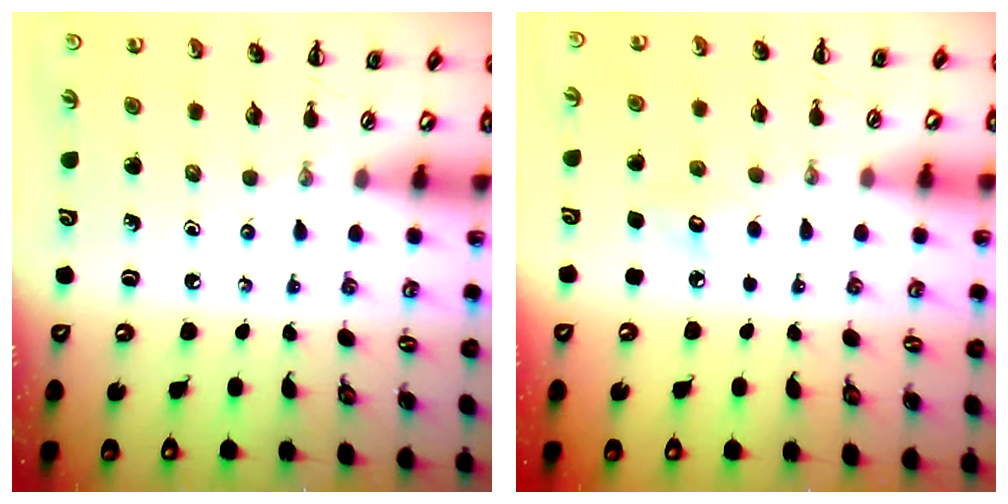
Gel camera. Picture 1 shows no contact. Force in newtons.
{"total": 5.9, "press": 5.7, "slide": 1.6}